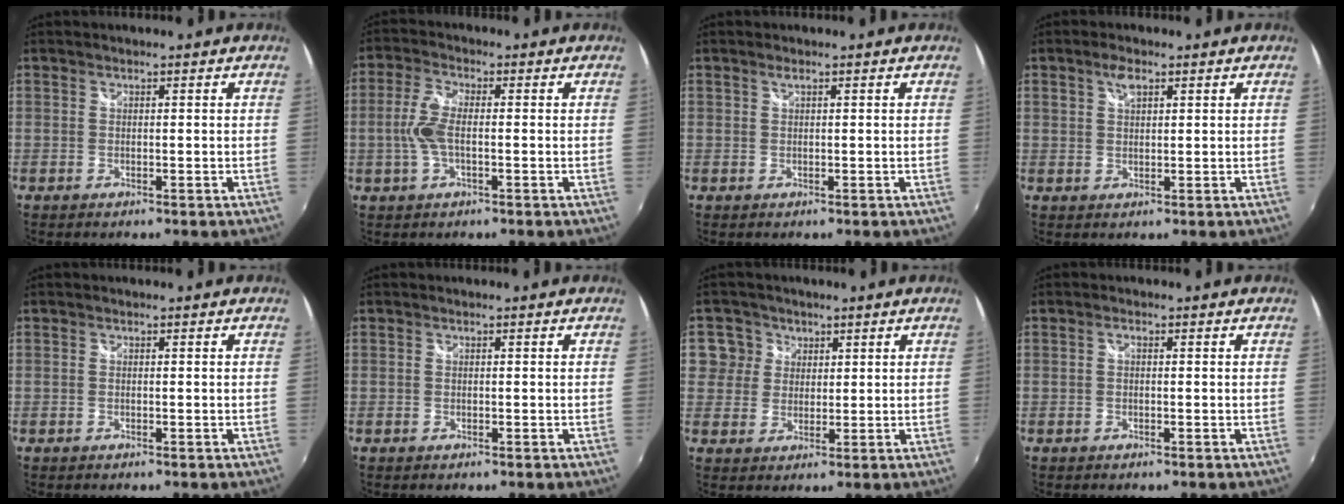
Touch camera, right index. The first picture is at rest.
{"total": 6.3, "force": [-0.6, 2.4, 5.8], "torque": [-0.125, 0.004, -0.013]}
{"total": 0.6, "force": [0.4, 0.1, 0.4], "torque": [-0.006, 0.002, 0.008]}
{"total": 2.9, "force": [1.6, 1.4, 2.0], "torque": [-0.033, 0.005, 0.028]}
{"total": 0.0}
{"total": 0.0}
{"total": 5.2, "force": [1.8, 4.9, 0.2], "torque": [0.009, 0.021, 0.028]}
{"total": 0.7, "force": [0.1, 0.3, 0.6], "torque": [-0.011, 0.003, -0.001]}